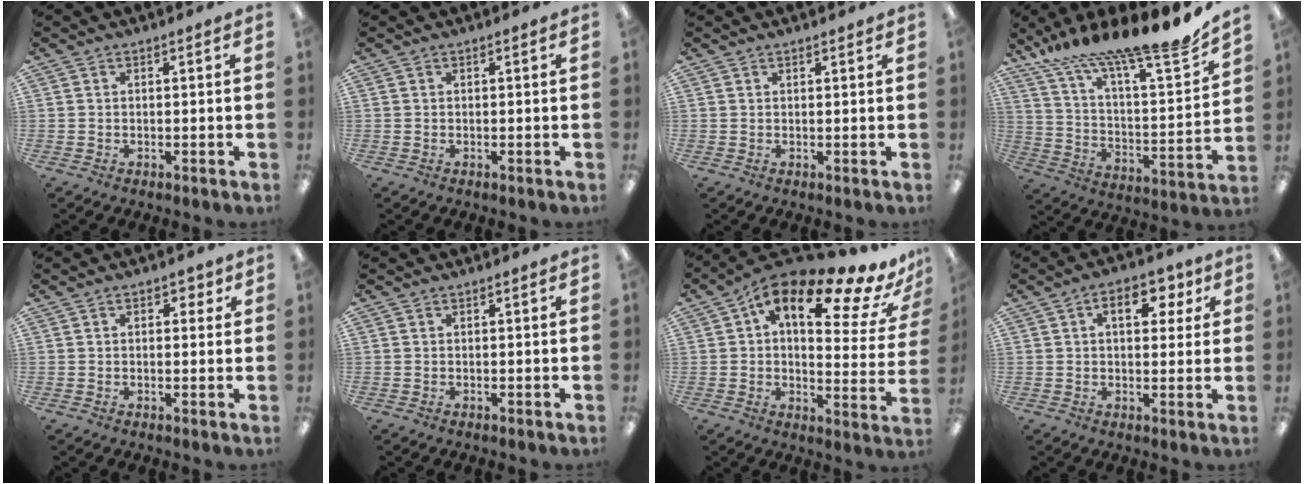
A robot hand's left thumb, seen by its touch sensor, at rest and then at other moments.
{"total": 0.0}
{"total": 0.8, "force": [0.7, 0.2, 0.3], "torque": [0.002, -0.002, 0.011]}
{"total": 19.4, "force": [17.0, 1.5, 9.3], "torque": [-0.155, -0.131, 0.274]}
{"total": 2.6, "force": [1.0, 1.6, 1.9], "torque": [-0.022, 0.001, 0.012]}
{"total": 0.0}
{"total": 17.9, "force": [10.6, 6.3, 13.0], "torque": [-0.202, -0.066, 0.169]}
{"total": 8.6, "force": [3.1, 5.0, 6.2], "torque": [-0.074, -0.007, 0.044]}